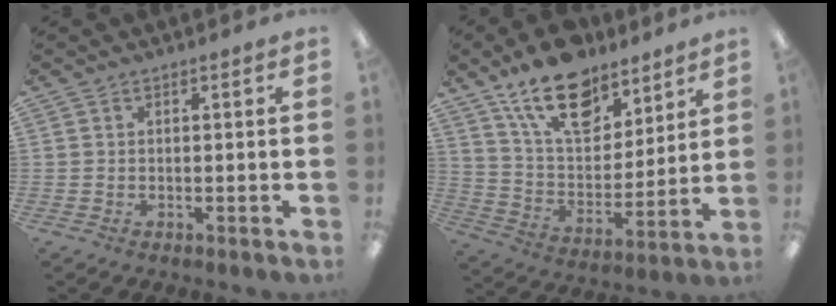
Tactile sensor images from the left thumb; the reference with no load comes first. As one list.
[{"total": 18.7, "force": [13.4, 9.2, 9.2], "torque": [-0.158, -0.076, 0.238]}]